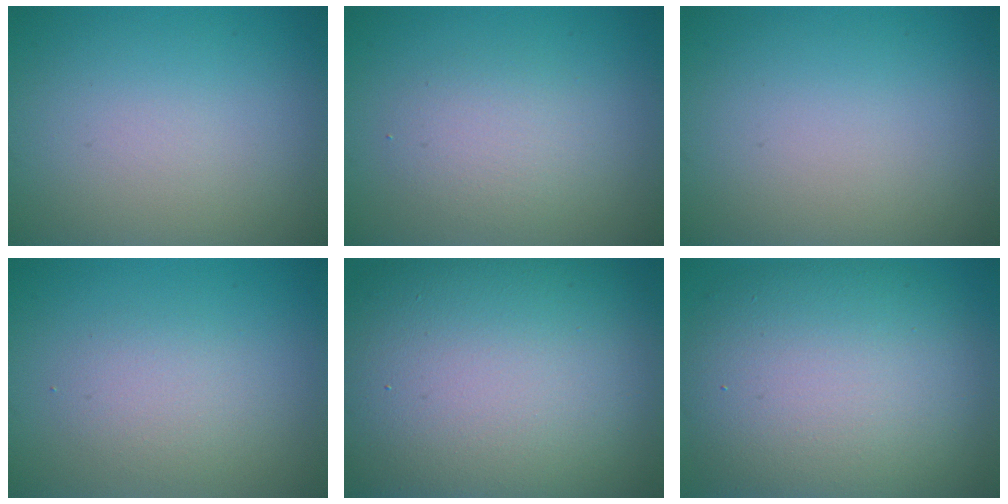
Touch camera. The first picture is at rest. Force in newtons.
{"total": 2.4, "press": 2.4, "slide": 0.2}
{"total": 0.0}
{"total": 2.1, "press": 2.1, "slide": 0.0}
{"total": 18.4, "press": 18.4, "slide": 1.2}
{"total": 12.0, "press": 12.0, "slide": 0.8}